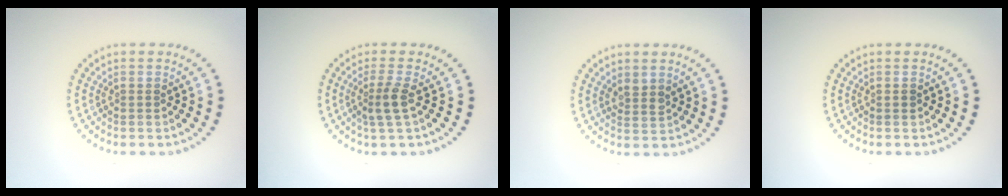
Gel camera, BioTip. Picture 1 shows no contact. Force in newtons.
{"total": 2.3, "press": 1.9, "slide": 1.4}
{"total": 1.4, "press": 1.2, "slide": 0.8}
{"total": 0.6, "press": 0.6, "slide": 0.1}